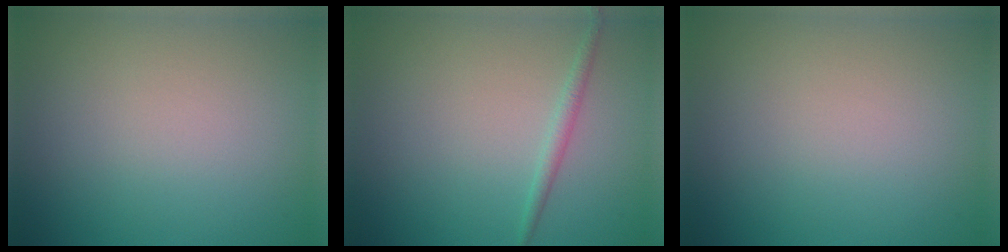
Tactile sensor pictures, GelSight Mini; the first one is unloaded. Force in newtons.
{"total": 1.2, "press": 1.2, "slide": 0.1}
{"total": 0.0}